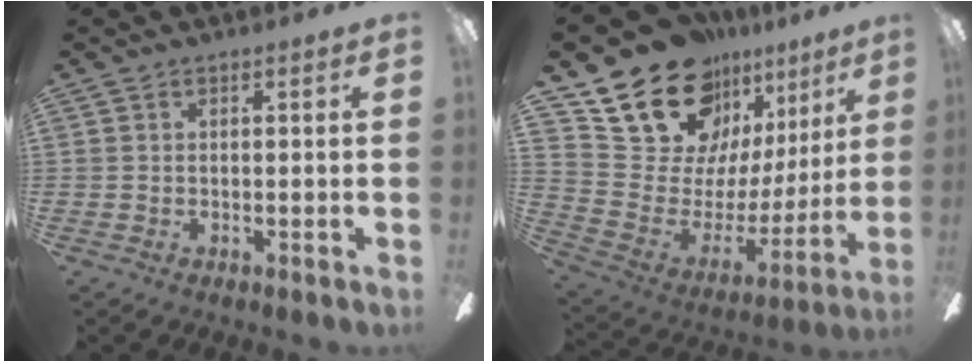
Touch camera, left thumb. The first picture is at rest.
{"total": 20.1, "force": [15.4, 10.8, 6.9], "torque": [-0.123, -0.120, 0.294]}